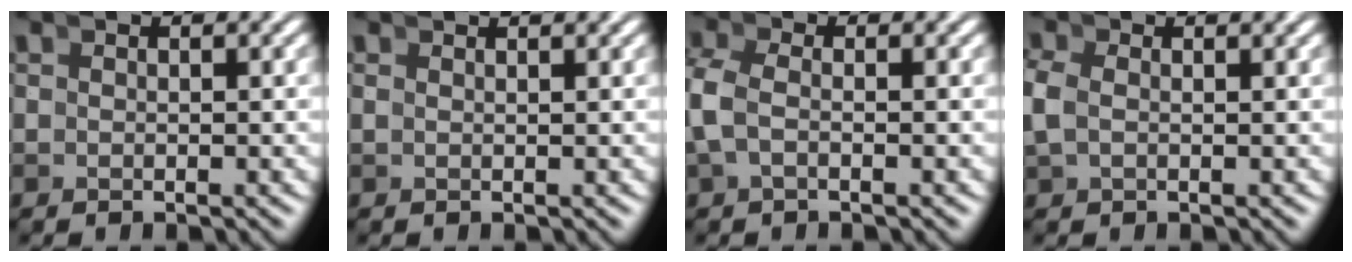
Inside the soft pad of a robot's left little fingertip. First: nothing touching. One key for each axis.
{"total": 1.2, "fx": 1.0, "fy": -0.5, "fz": 0.3, "tx": 0.013, "ty": 0.008, "tz": 0.016}
{"total": 2.3, "fx": -0.4, "fy": 1.2, "fz": 1.9, "tx": -0.061, "ty": -0.005, "tz": -0.001}
{"total": 1.4, "fx": 0.3, "fy": 0.7, "fz": 1.2, "tx": -0.033, "ty": -0.003, "tz": 0.010}